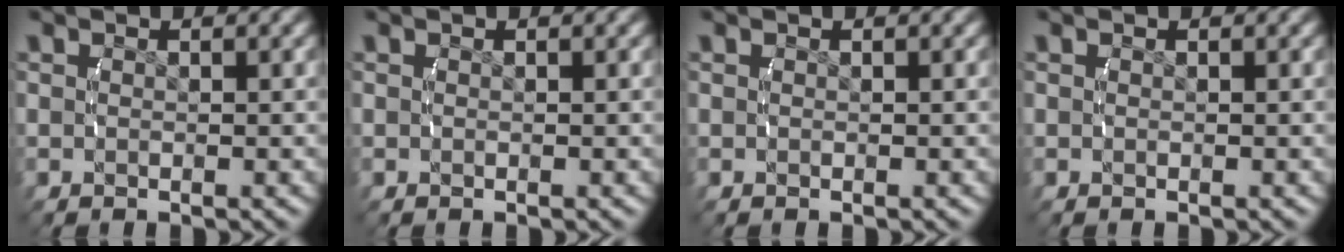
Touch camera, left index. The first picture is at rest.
{"total": 0.0}
{"total": 0.0}
{"total": 0.0}